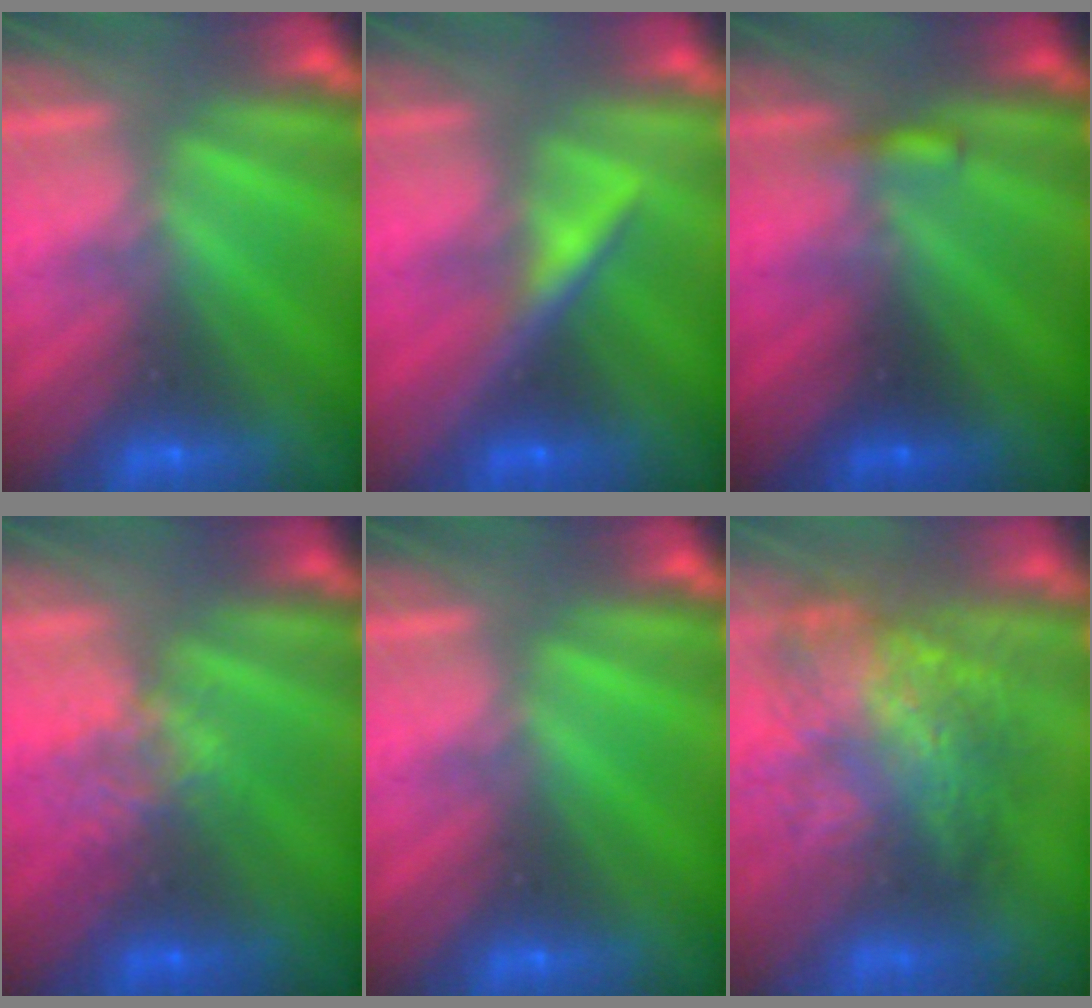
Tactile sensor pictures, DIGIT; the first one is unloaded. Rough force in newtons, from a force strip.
{"total": 3.3}
{"total": 3.5}
{"total": 4.2}
{"total": 0.0}
{"total": 7.2}